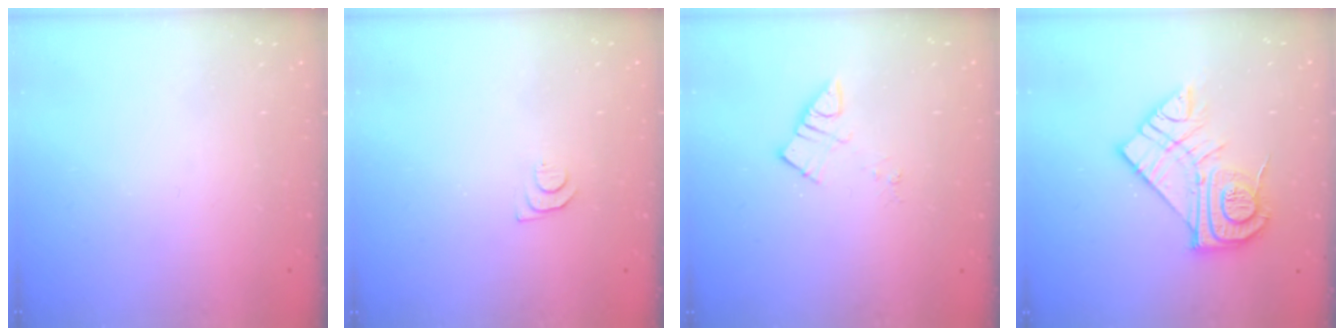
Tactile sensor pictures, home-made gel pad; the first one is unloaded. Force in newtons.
{"total": 4.0, "press": 4.0, "slide": 0.6}
{"total": 5.0, "press": 5.0, "slide": 0.4}
{"total": 15.9, "press": 15.9, "slide": 1.0}